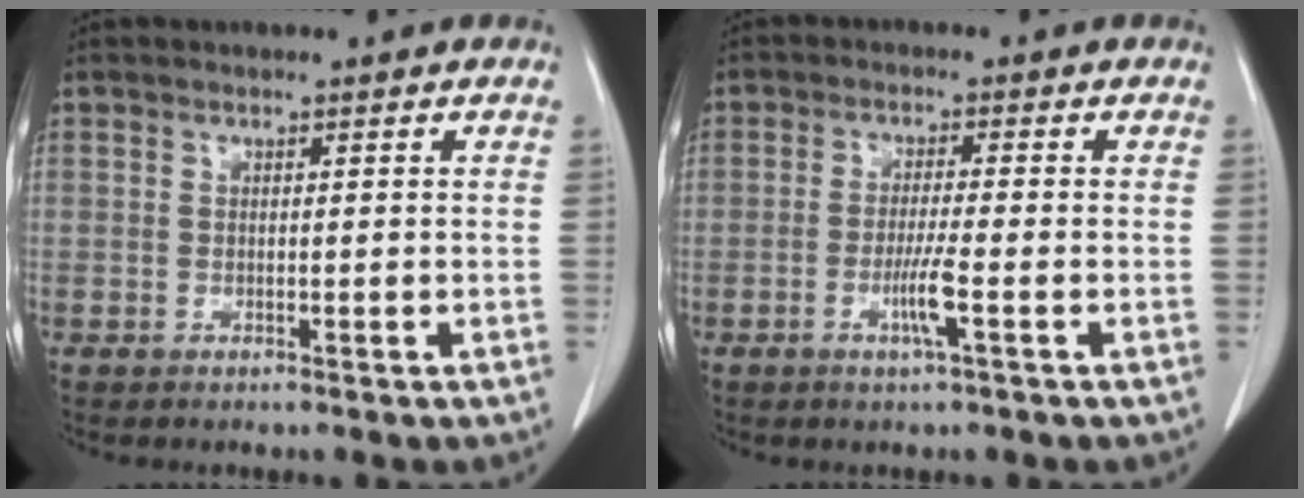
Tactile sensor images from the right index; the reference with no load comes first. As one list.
[{"total": 4.2, "force": [-1.7, -0.4, 3.8], "torque": [-0.074, -0.008, -0.034]}]